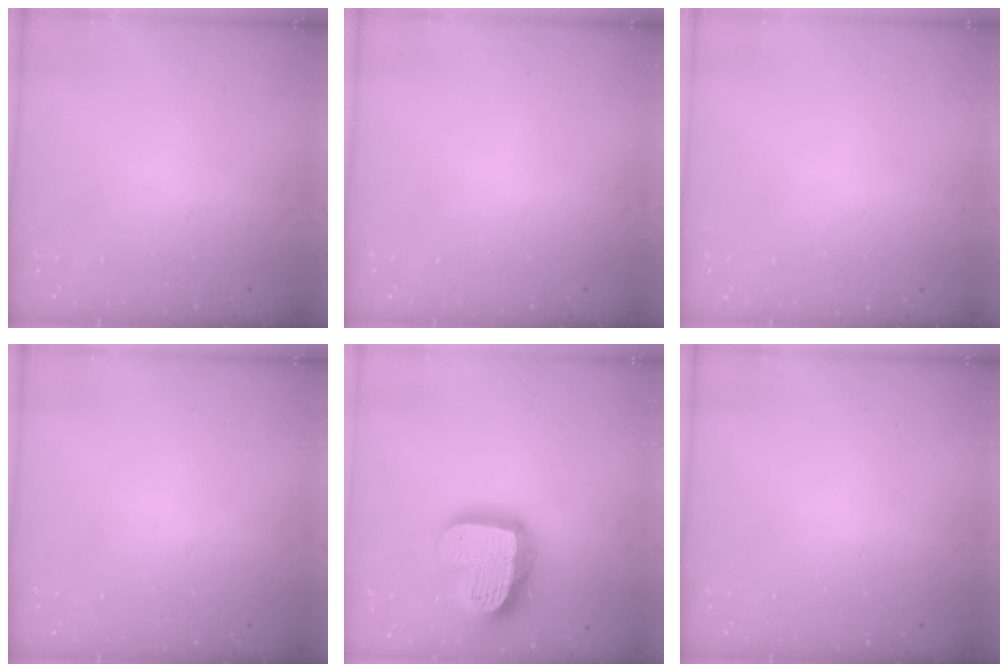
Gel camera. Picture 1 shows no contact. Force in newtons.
{"total": 0.0}
{"total": 0.0}
{"total": 0.0}
{"total": 19.5, "press": 19.4, "slide": 1.7}
{"total": 0.0}